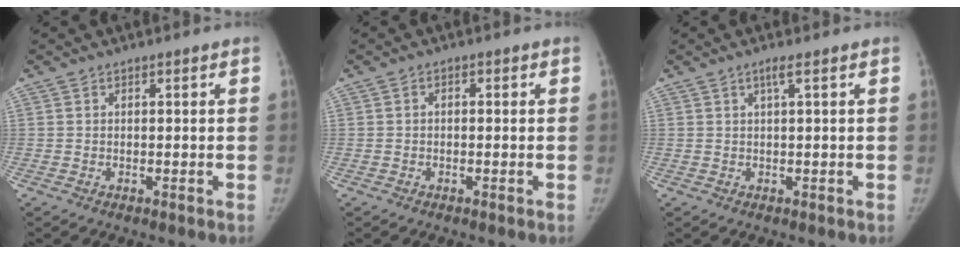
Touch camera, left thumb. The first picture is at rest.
{"total": 0.8, "force": [-0.1, 0.6, 0.4], "torque": [0.001, 0.004, -0.007]}
{"total": 1.5, "force": [0.7, -0.2, 1.3], "torque": [-0.030, 0.005, 0.015]}